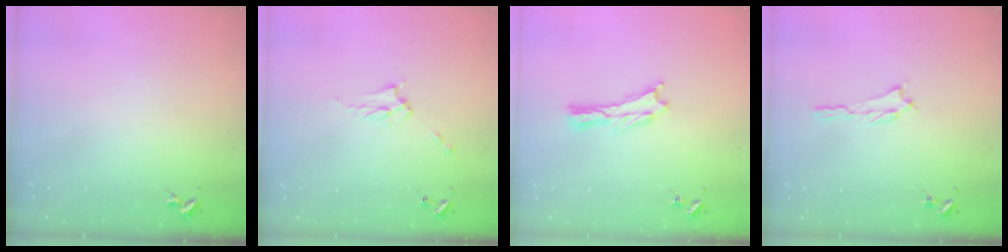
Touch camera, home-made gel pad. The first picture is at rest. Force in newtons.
{"total": 2.9, "press": 2.9, "slide": 0.4}
{"total": 0.0}
{"total": 1.2, "press": 1.2, "slide": 0.3}